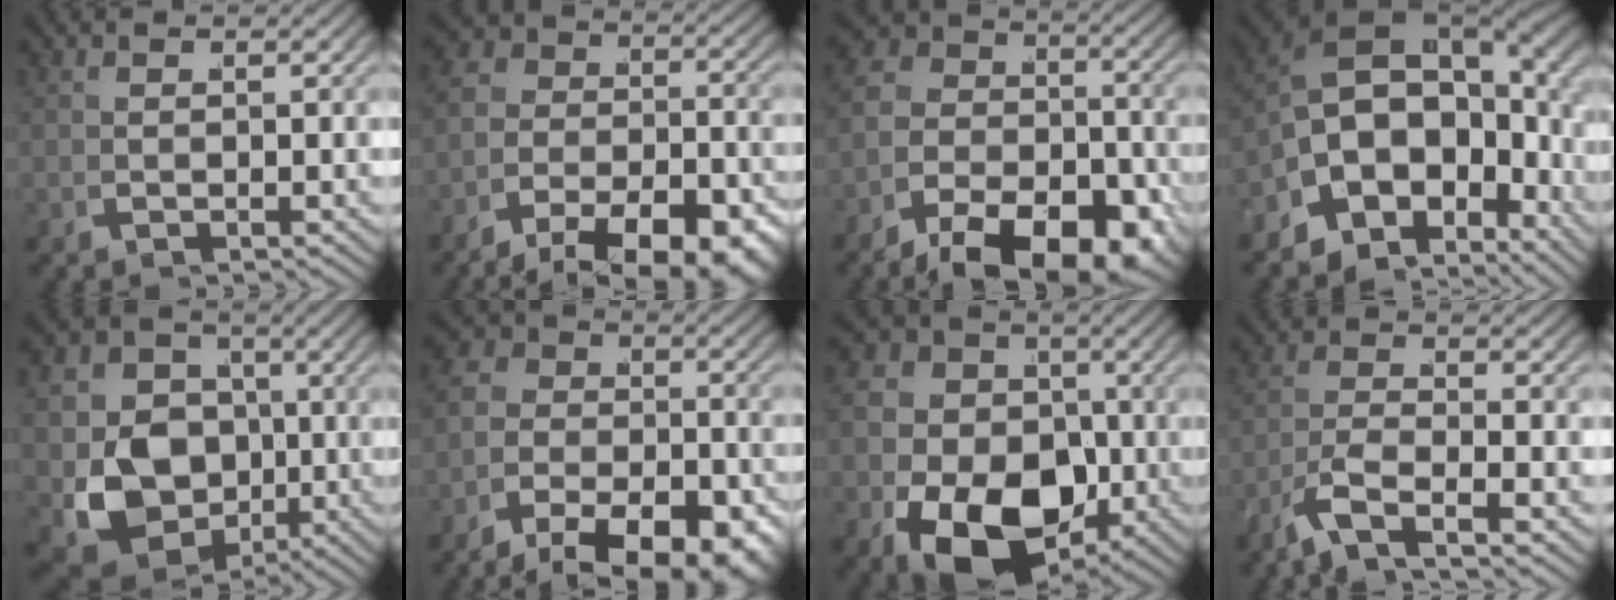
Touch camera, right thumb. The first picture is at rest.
{"total": 9.2, "force": [-5.5, 5.2, 5.2], "torque": [-0.051, -0.036, -0.086]}
{"total": 11.7, "force": [-5.6, 7.4, 7.1], "torque": [-0.096, -0.039, -0.091]}
{"total": 15.9, "force": [-0.8, 10.7, 11.8], "torque": [-0.215, -0.037, -0.011]}
{"total": 14.7, "force": [-2.7, 12.4, 7.3], "torque": [-0.173, -0.073, -0.032]}
{"total": 10.1, "force": [-5.5, 6.1, 5.8], "torque": [-0.066, -0.040, -0.085]}
{"total": 17.0, "force": [-3.0, 13.1, 10.4], "torque": [-0.206, -0.077, -0.032]}
{"total": 5.0, "force": [-2.8, 2.5, 3.4], "torque": [-0.073, -0.014, -0.050]}